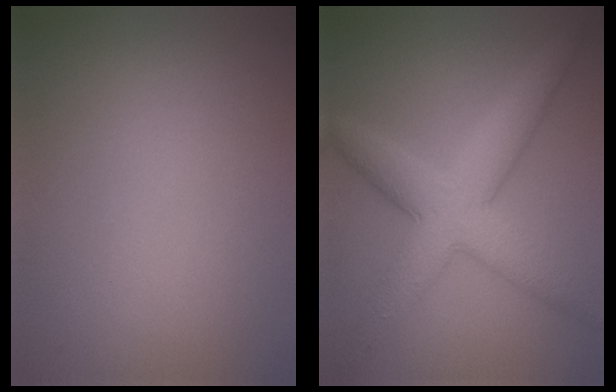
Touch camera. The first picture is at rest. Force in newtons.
{"total": 6.4, "press": 6.4, "slide": 0.1}